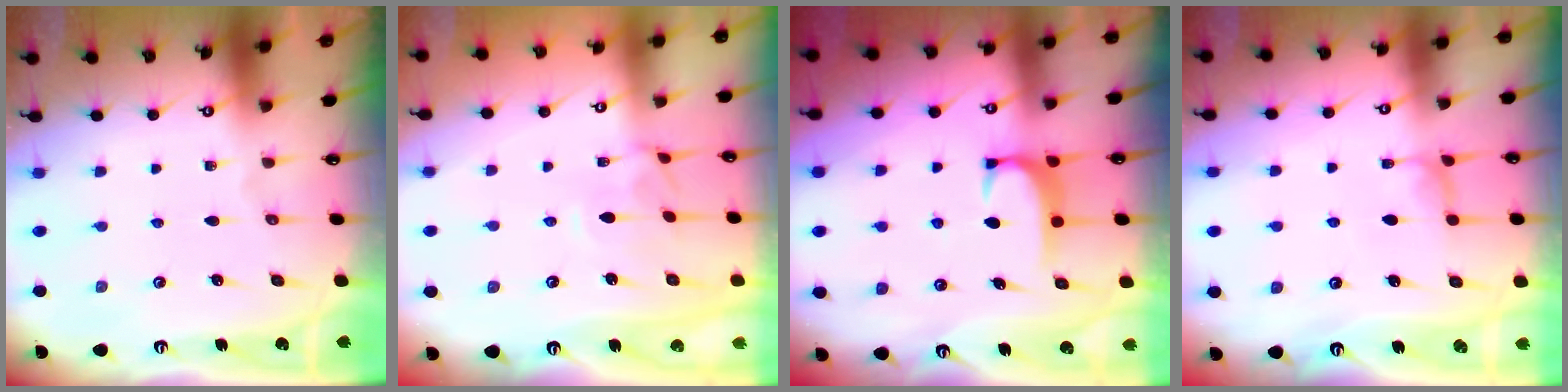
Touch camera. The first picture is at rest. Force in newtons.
{"total": 3.4, "press": 3.4, "slide": 0.4}
{"total": 1.8, "press": 1.8, "slide": 0.5}
{"total": 0.0}